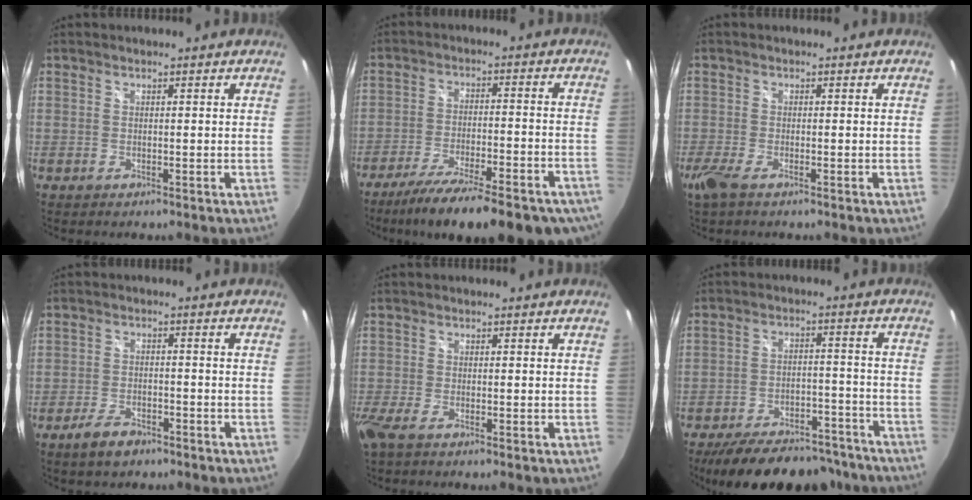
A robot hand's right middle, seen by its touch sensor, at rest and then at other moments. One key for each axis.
{"total": 23.4, "fx": -18.2, "fy": 6.1, "fz": 13.4, "tx": -0.223, "ty": -0.047, "tz": -0.255}
{"total": 2.9, "fx": -1.9, "fy": 0.4, "fz": 2.2, "tx": -0.049, "ty": -0.011, "tz": -0.039}
{"total": 5.0, "fx": -3.7, "fy": 2.1, "fz": 2.6, "tx": -0.066, "ty": -0.004, "tz": -0.067}
{"total": 2.7, "fx": -1.8, "fy": 0.1, "fz": 2.1, "tx": -0.049, "ty": -0.012, "tz": -0.038}
{"total": 22.3, "fx": -18.8, "fy": 7.7, "fz": 9.1, "tx": -0.174, "ty": 0.005, "tz": -0.246}